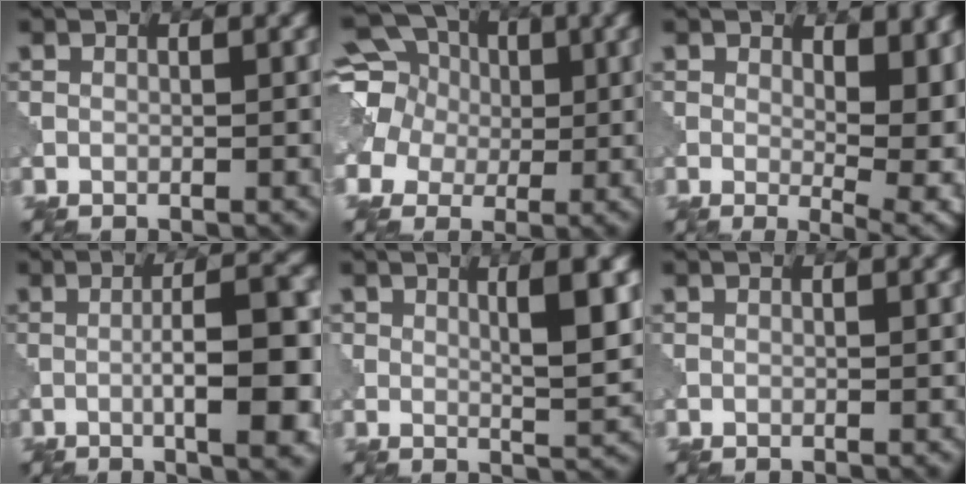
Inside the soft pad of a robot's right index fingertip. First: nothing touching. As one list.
[{"total": 10.3, "force": [3.0, 9.1, 3.7], "torque": [-0.120, 0.035, 0.032]}, {"total": 11.2, "force": [2.2, 5.8, 9.3], "torque": [-0.085, -0.009, 0.057]}, {"total": 7.7, "force": [-1.6, 1.6, 7.4], "torque": [-0.090, 0.009, -0.022]}, {"total": 3.4, "force": [1.3, 0.6, 3.0], "torque": [-0.040, -0.002, 0.025]}, {"total": 0.0}]